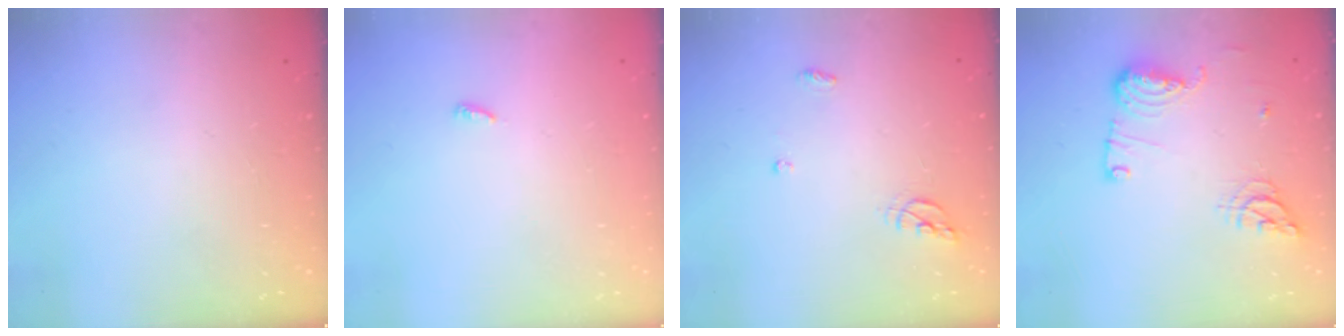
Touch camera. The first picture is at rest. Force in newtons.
{"total": 2.5, "press": 2.5, "slide": 0.2}
{"total": 6.5, "press": 6.5, "slide": 0.6}
{"total": 12.4, "press": 12.2, "slide": 2.3}